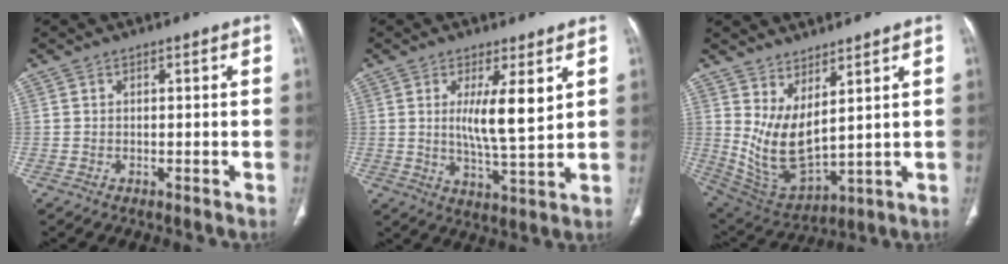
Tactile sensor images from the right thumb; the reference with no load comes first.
{"total": 9.0, "force": [2.8, 1.9, 8.4], "torque": [-0.139, -0.033, 0.054]}
{"total": 11.2, "force": [4.6, 4.6, 9.2], "torque": [-0.173, -0.048, 0.112]}